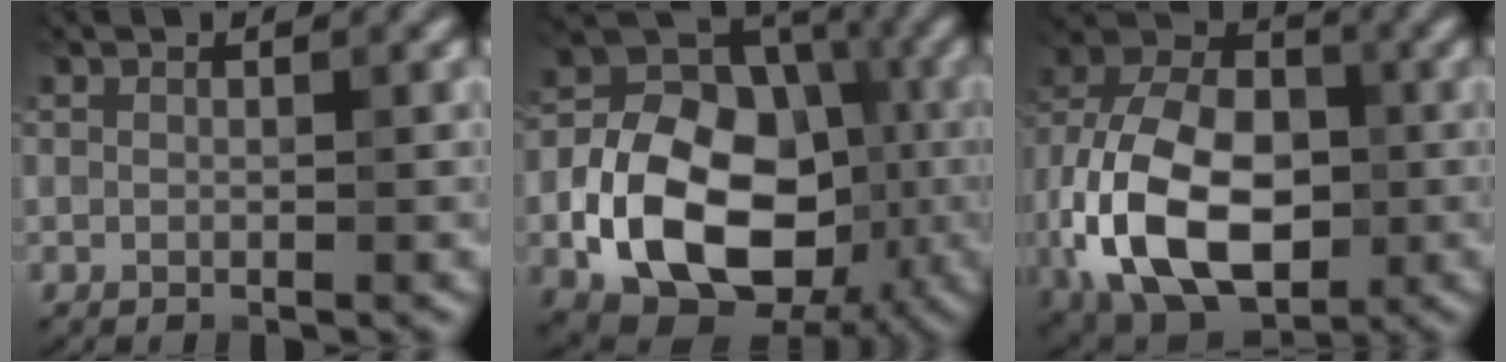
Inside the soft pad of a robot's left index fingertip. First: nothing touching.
{"total": 14.2, "force": [-4.1, 9.8, 9.4], "torque": [-0.169, -0.018, -0.081]}
{"total": 14.2, "force": [-3.5, 9.1, 10.3], "torque": [-0.211, -0.003, -0.077]}